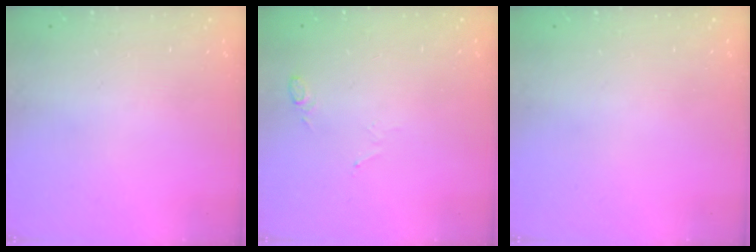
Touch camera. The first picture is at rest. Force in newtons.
{"total": 13.2, "press": 5.8, "slide": 11.9}
{"total": 0.0}